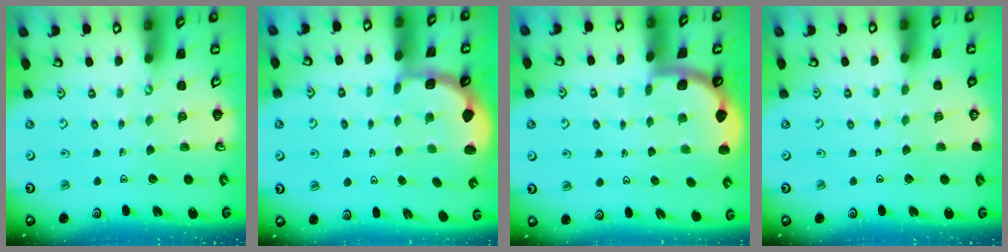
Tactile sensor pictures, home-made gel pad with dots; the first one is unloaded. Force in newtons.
{"total": 2.4, "press": 2.1, "slide": 1.2}
{"total": 1.7, "press": 1.7, "slide": 0.0}
{"total": 0.0}